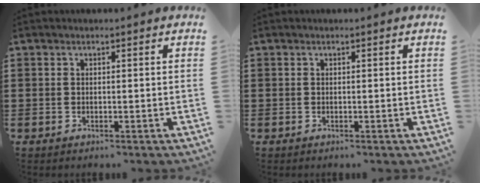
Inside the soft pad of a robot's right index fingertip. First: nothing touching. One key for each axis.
{"total": 0.0}